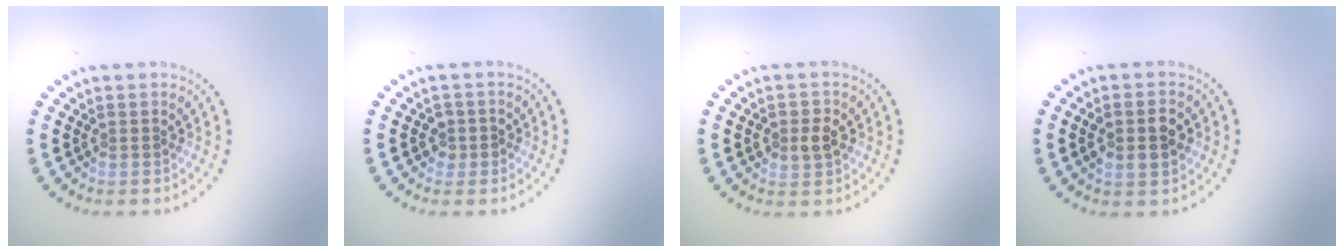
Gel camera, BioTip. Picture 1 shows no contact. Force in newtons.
{"total": 1.2, "press": 1.1, "slide": 0.6}
{"total": 2.0, "press": 2.0, "slide": 0.2}
{"total": 2.8, "press": 2.8, "slide": 0.3}